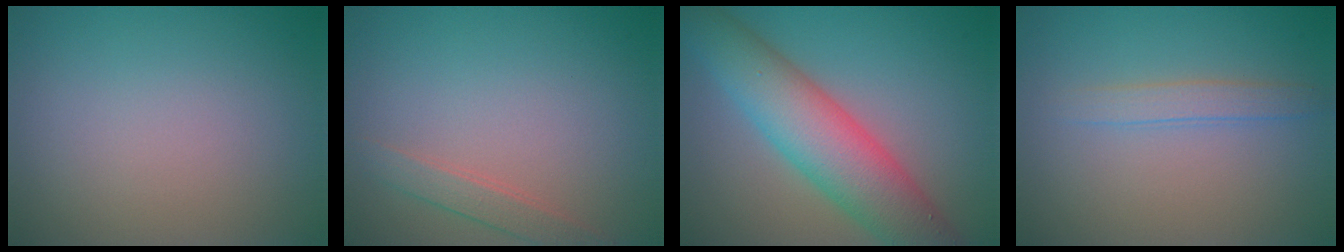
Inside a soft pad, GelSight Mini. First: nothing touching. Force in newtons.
{"total": 1.8, "press": 1.8, "slide": 0.1}
{"total": 8.4, "press": 8.4, "slide": 0.3}
{"total": 1.8, "press": 1.8, "slide": 0.0}